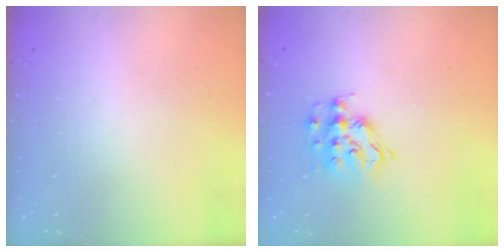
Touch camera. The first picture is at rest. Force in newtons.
{"total": 10.8, "press": 10.8, "slide": 0.9}